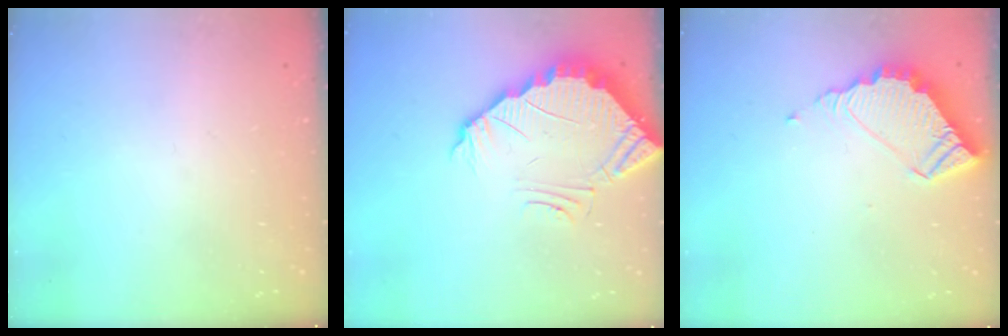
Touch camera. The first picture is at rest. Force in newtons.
{"total": 3.7, "press": 3.7, "slide": 0.1}
{"total": 6.5, "press": 6.5, "slide": 0.1}